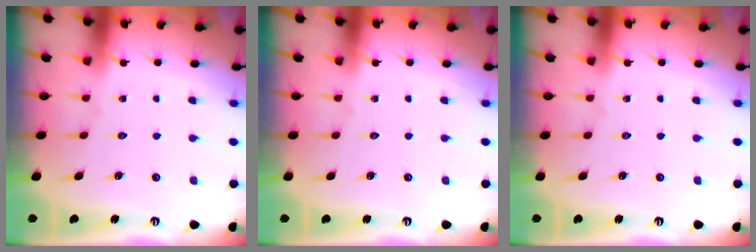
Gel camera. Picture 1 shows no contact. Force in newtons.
{"total": 0.0}
{"total": 0.0}